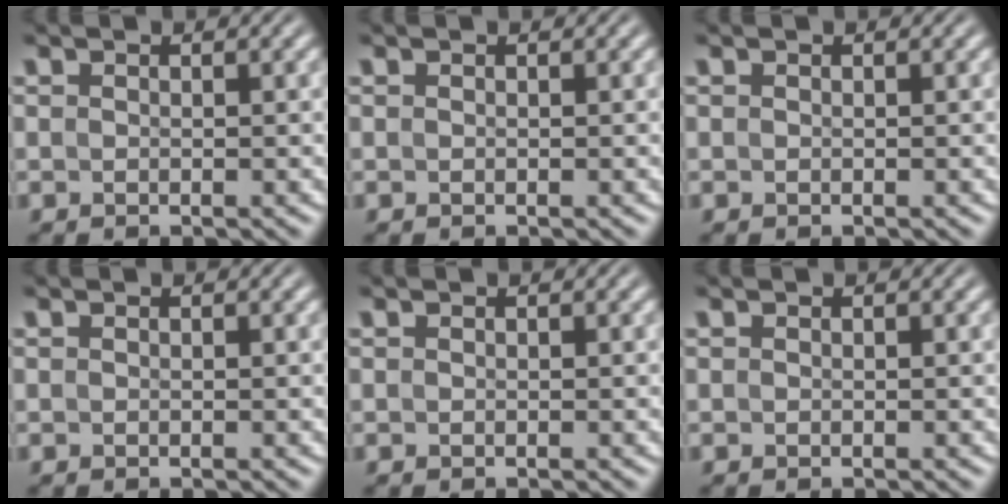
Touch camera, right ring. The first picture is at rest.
{"total": 0.0}
{"total": 0.0}
{"total": 0.0}
{"total": 0.0}
{"total": 0.0}